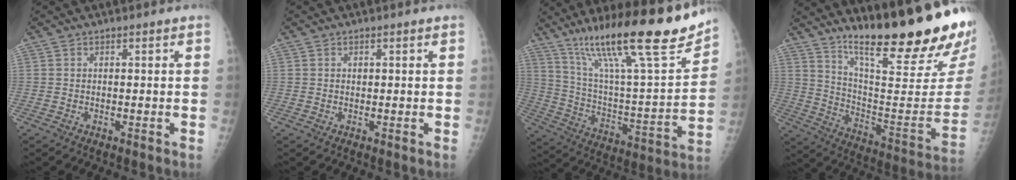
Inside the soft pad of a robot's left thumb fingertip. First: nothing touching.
{"total": 0.6, "force": [0.2, 0.5, 0.3], "torque": [-0.001, 0.000, 0.004]}
{"total": 27.0, "force": [18.5, 4.5, 19.1], "torque": [-0.292, -0.054, 0.315]}
{"total": 27.6, "force": [19.3, 4.0, 19.4], "torque": [-0.272, -0.117, 0.295]}